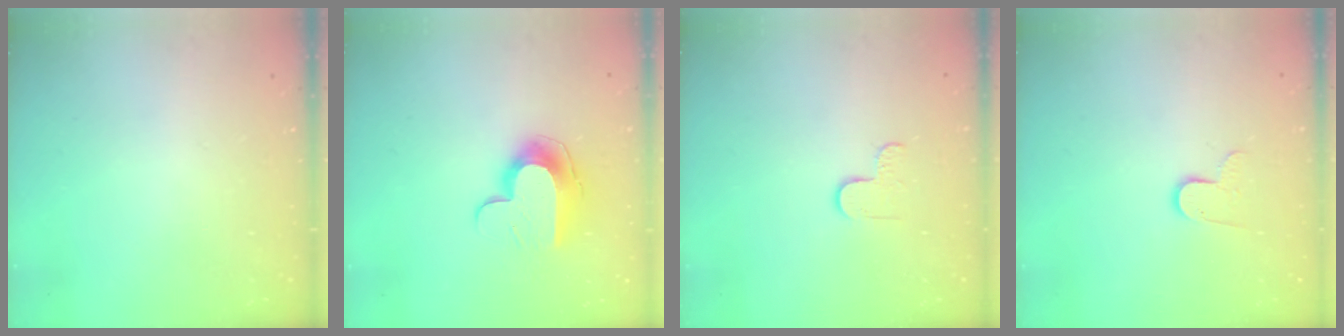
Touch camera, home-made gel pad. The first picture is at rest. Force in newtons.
{"total": 10.0, "press": 9.9, "slide": 1.1}
{"total": 2.9, "press": 2.9, "slide": 0.3}
{"total": 7.2, "press": 7.2, "slide": 0.3}